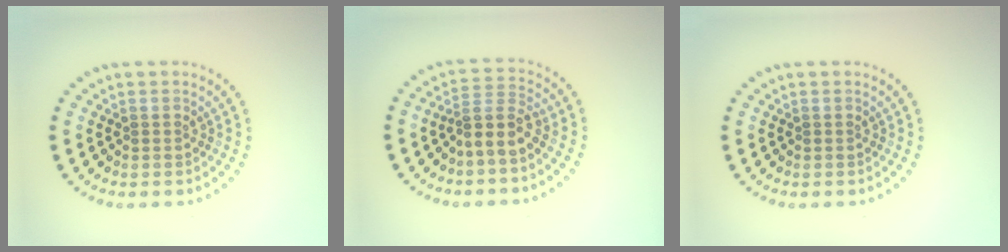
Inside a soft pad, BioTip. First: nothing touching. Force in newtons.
{"total": 2.9, "press": 2.2, "slide": 1.9}
{"total": 0.0}